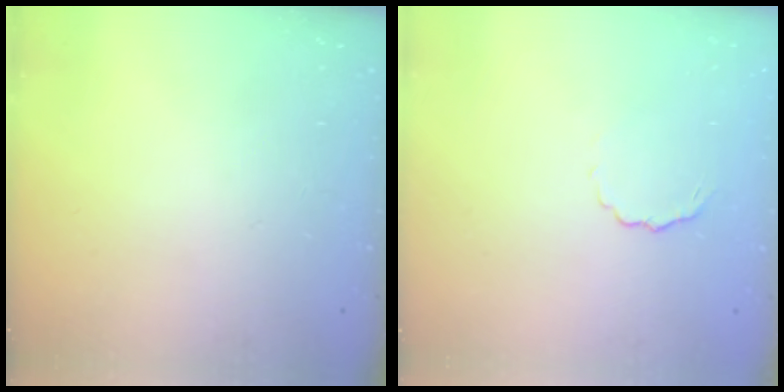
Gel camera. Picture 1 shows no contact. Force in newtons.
{"total": 3.4, "press": 3.3, "slide": 0.8}